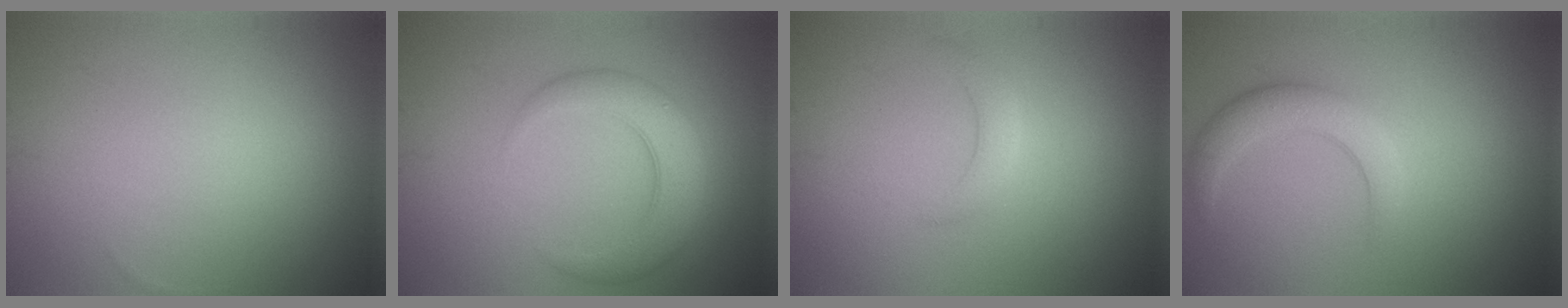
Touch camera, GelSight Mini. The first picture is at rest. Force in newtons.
{"total": 4.3, "press": 4.3, "slide": 0.2}
{"total": 1.6, "press": 1.6, "slide": 0.1}
{"total": 2.9, "press": 2.9, "slide": 0.2}